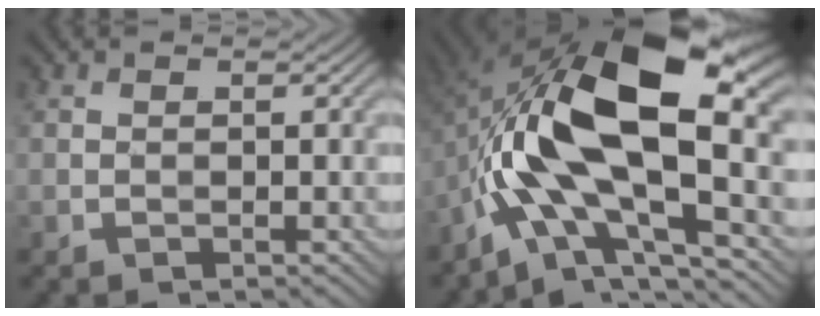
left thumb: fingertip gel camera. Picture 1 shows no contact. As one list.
[{"total": 19.1, "force": [-0.4, 8.7, 17.0], "torque": [-0.313, 0.018, -0.013]}]